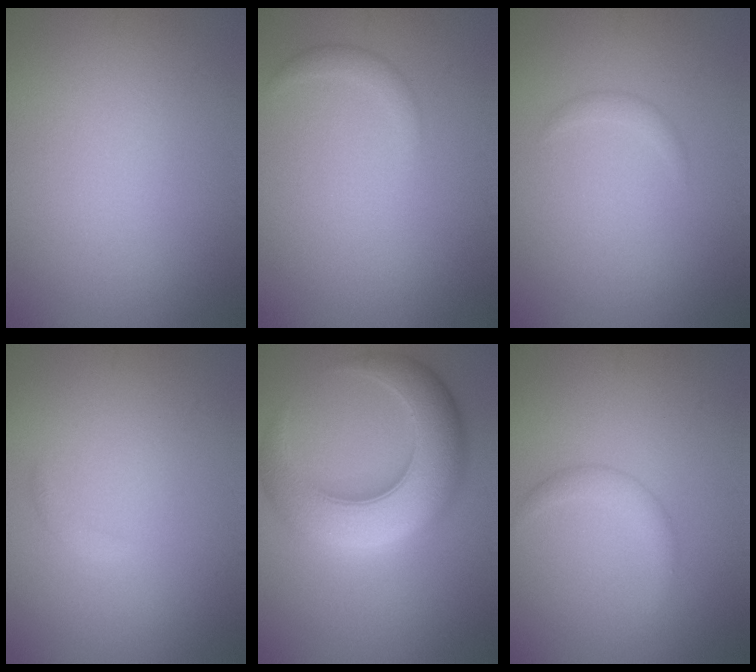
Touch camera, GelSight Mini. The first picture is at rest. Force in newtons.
{"total": 1.2, "press": 1.2, "slide": 0.2}
{"total": 0.8, "press": 0.8, "slide": 0.1}
{"total": 0.6, "press": 0.6, "slide": 0.0}
{"total": 9.6, "press": 9.6, "slide": 0.2}
{"total": 1.7, "press": 1.7, "slide": 0.1}